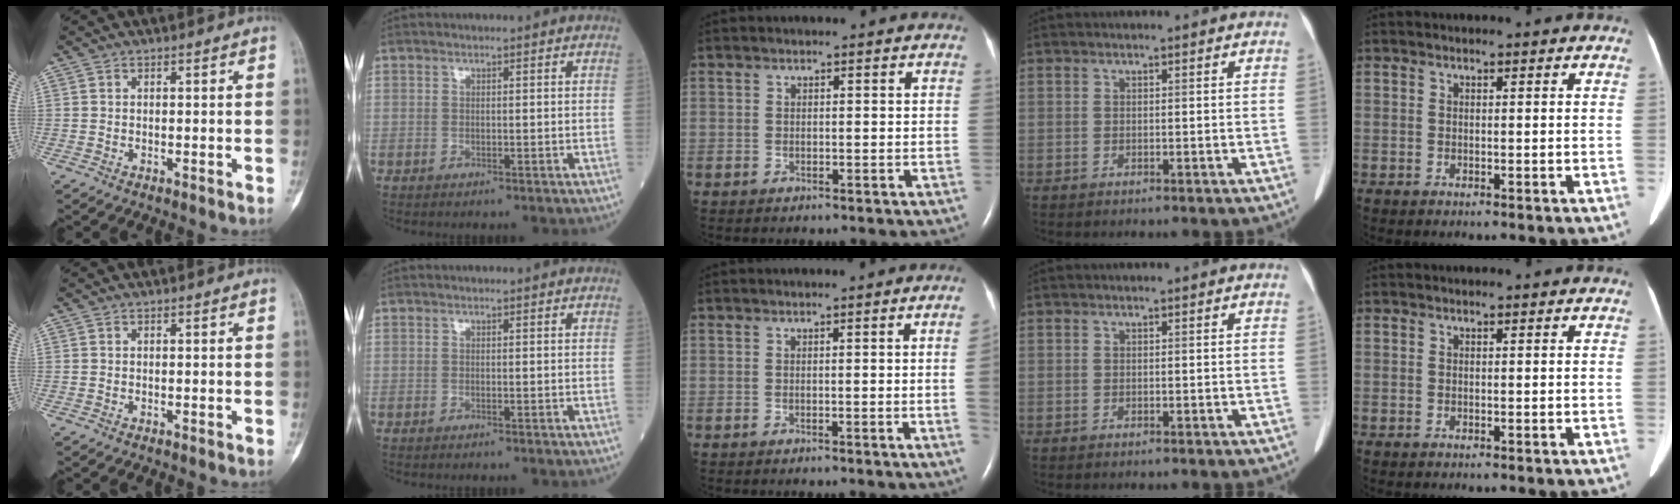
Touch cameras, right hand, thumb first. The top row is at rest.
{"middle": {"total": 2.6, "force": [-0.1, -1.2, 2.3], "torque": [-0.031, -0.004, 0.002]}}